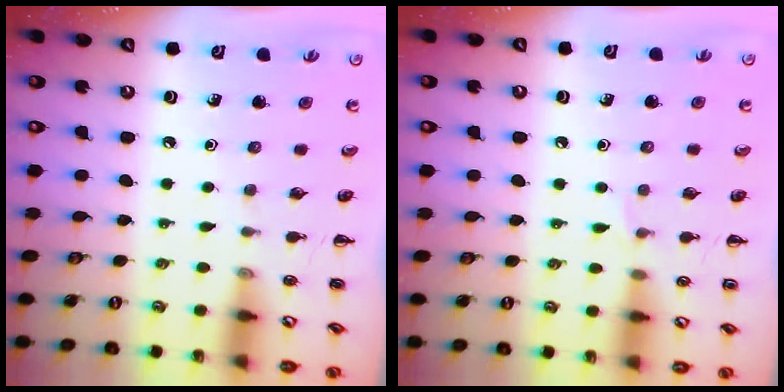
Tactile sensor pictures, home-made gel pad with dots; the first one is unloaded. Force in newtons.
{"total": 4.0, "press": 3.7, "slide": 1.4}